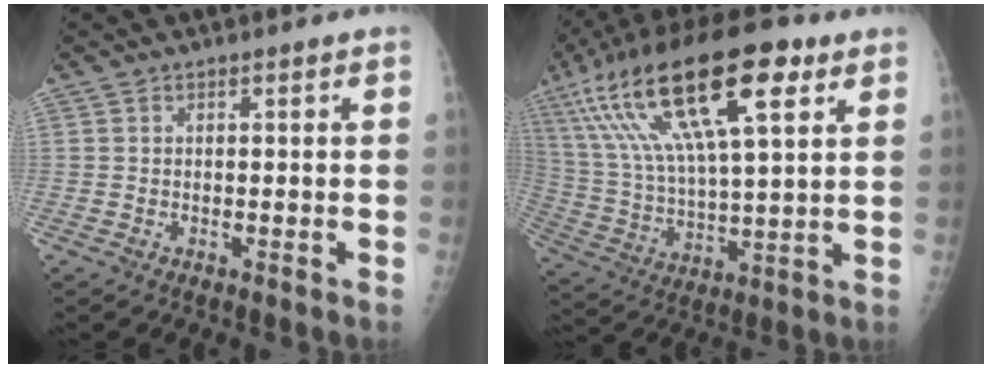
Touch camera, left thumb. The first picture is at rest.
{"total": 25.5, "force": [12.0, 8.3, 21.0], "torque": [-0.394, -0.001, 0.212]}